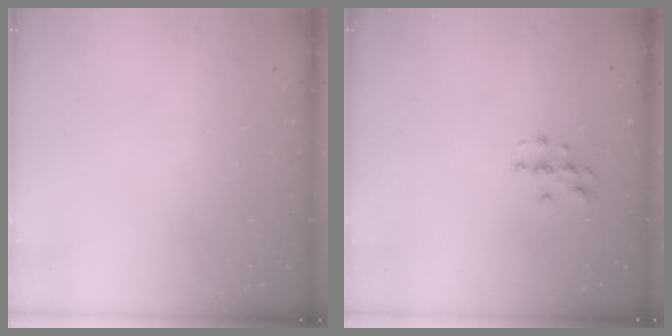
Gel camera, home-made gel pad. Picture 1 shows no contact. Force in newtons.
{"total": 2.8, "press": 2.8, "slide": 0.3}